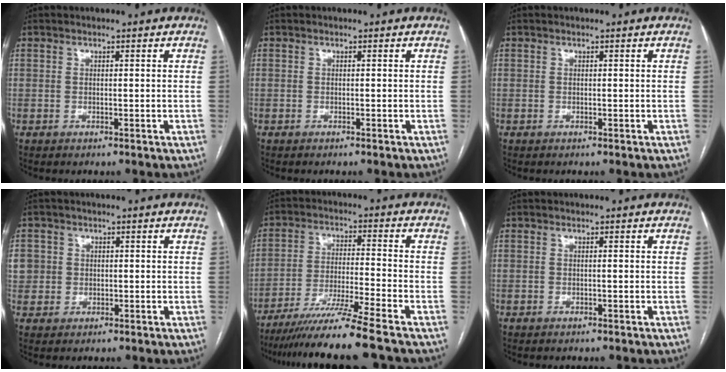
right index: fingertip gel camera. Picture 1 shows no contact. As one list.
[{"total": 0.0}, {"total": 0.0}, {"total": 4.5, "force": [0.7, 4.4, 0.7], "torque": [-0.010, 0.014, 0.018]}, {"total": 12.5, "force": [-10.3, -2.3, 6.8], "torque": [-0.106, -0.032, -0.174]}, {"total": 0.0}]